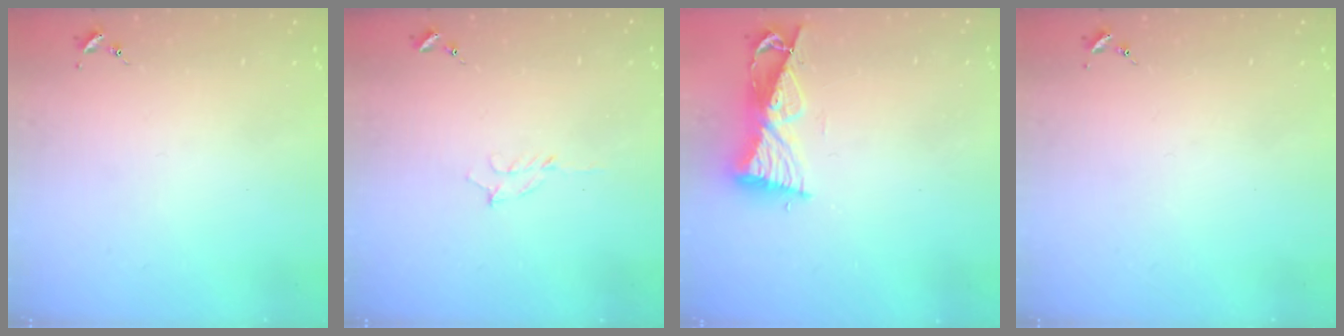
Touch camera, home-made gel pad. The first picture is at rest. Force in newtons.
{"total": 5.6, "press": 5.6, "slide": 0.6}
{"total": 9.0, "press": 9.0, "slide": 1.1}
{"total": 0.0}